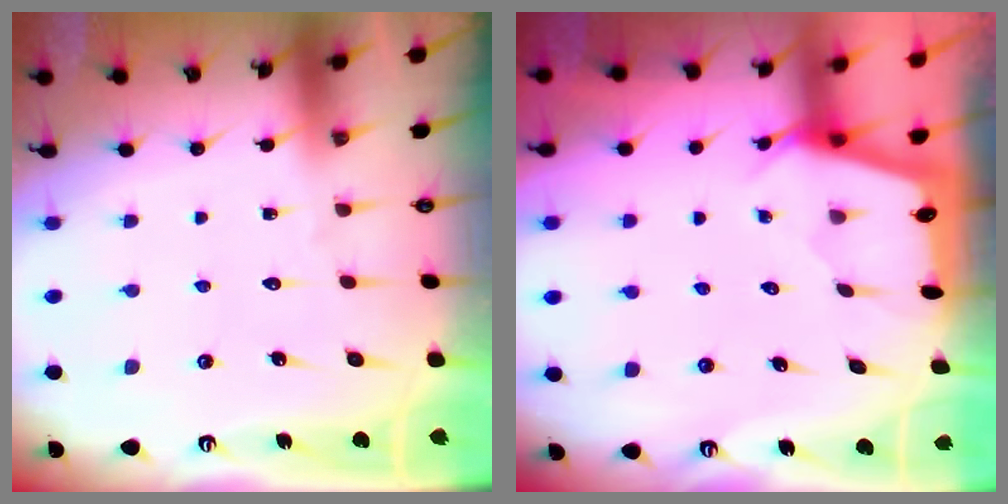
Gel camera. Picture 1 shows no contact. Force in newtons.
{"total": 2.3, "press": 2.3, "slide": 0.3}